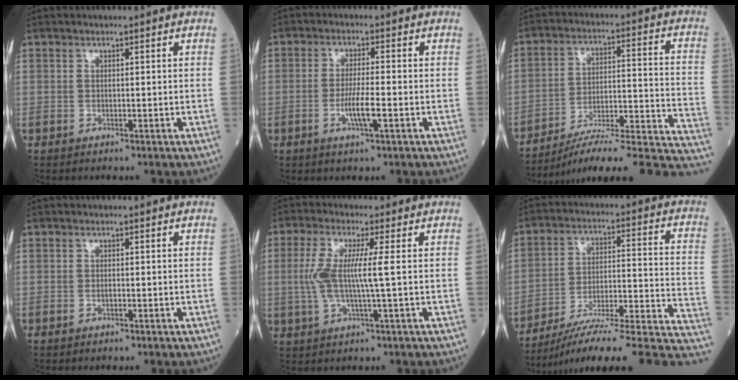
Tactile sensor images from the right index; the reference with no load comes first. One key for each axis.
{"total": 4.8, "fx": -1.5, "fy": 0.2, "fz": 4.5, "tx": -0.088, "ty": -0.007, "tz": -0.029}
{"total": 23.6, "fx": -20.7, "fy": 0.9, "fz": 11.4, "tx": -0.085, "ty": 0.014, "tz": -0.292}
{"total": 0.6, "fx": -0.3, "fy": 0.2, "fz": 0.5, "tx": -0.012, "ty": 0.000, "tz": -0.006}
{"total": 7.2, "fx": 0.4, "fy": 0.3, "fz": 7.2, "tx": -0.163, "ty": 0.005, "tz": 0.005}
{"total": 23.7, "fx": -19.2, "fy": 0.9, "fz": 13.9, "tx": -0.124, "ty": 0.015, "tz": -0.282}